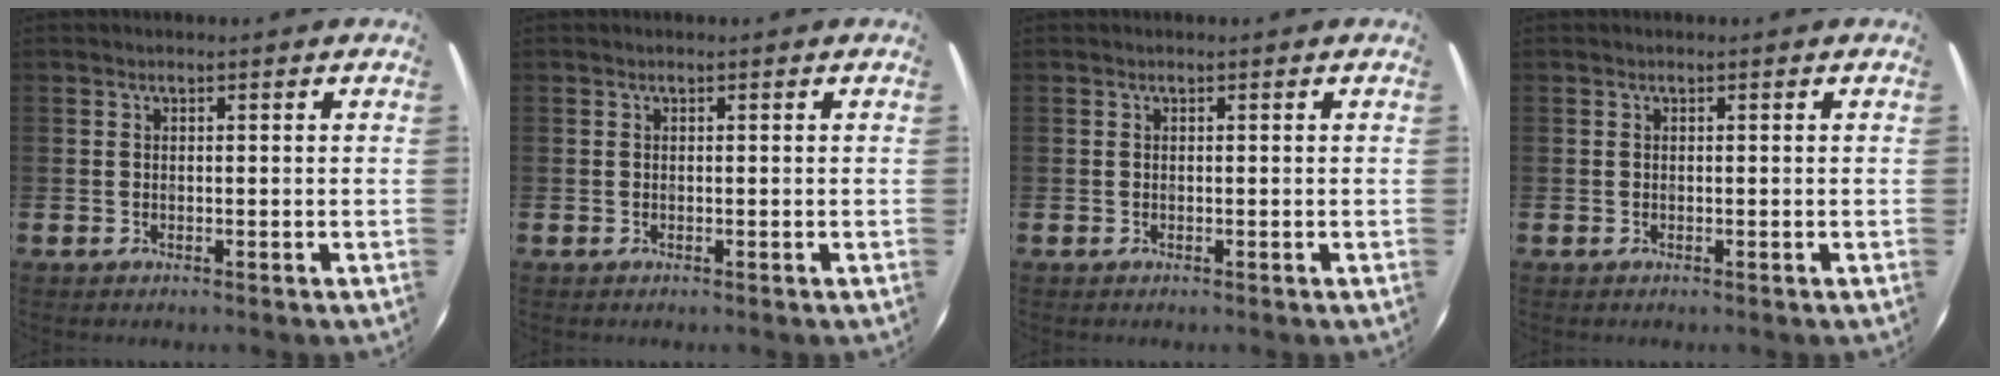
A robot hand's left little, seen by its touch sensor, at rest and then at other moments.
{"total": 0.0}
{"total": 0.0}
{"total": 0.0}